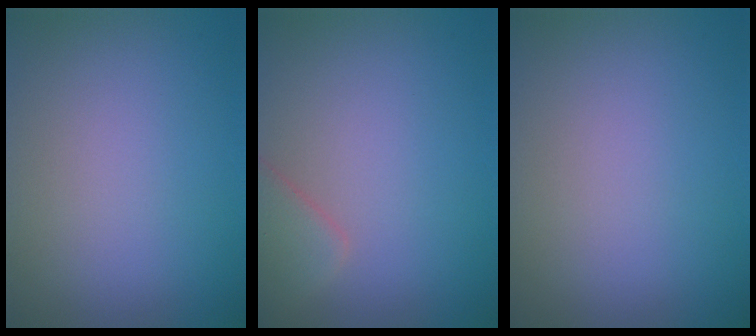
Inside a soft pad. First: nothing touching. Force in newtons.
{"total": 2.4, "press": 2.4, "slide": 0.2}
{"total": 0.0}